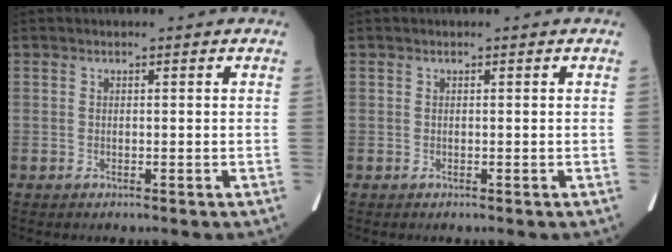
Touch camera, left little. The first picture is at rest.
{"total": 0.0}